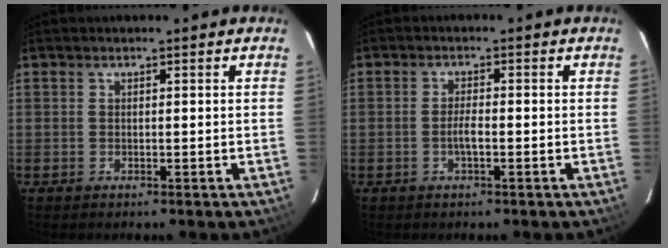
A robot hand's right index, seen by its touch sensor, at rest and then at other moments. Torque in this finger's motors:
{"motor_torque": [0.62, -0.03, 0.28, 0.06]}